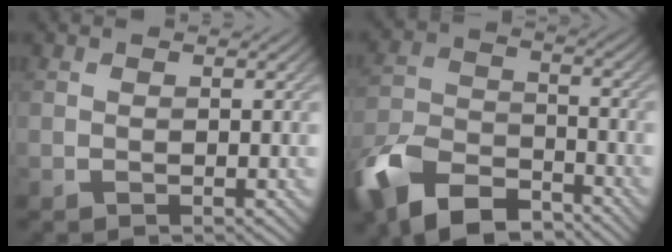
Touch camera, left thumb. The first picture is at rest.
{"total": 13.1, "force": [-9.1, 6.5, 6.9], "torque": [-0.163, -0.025, -0.174]}